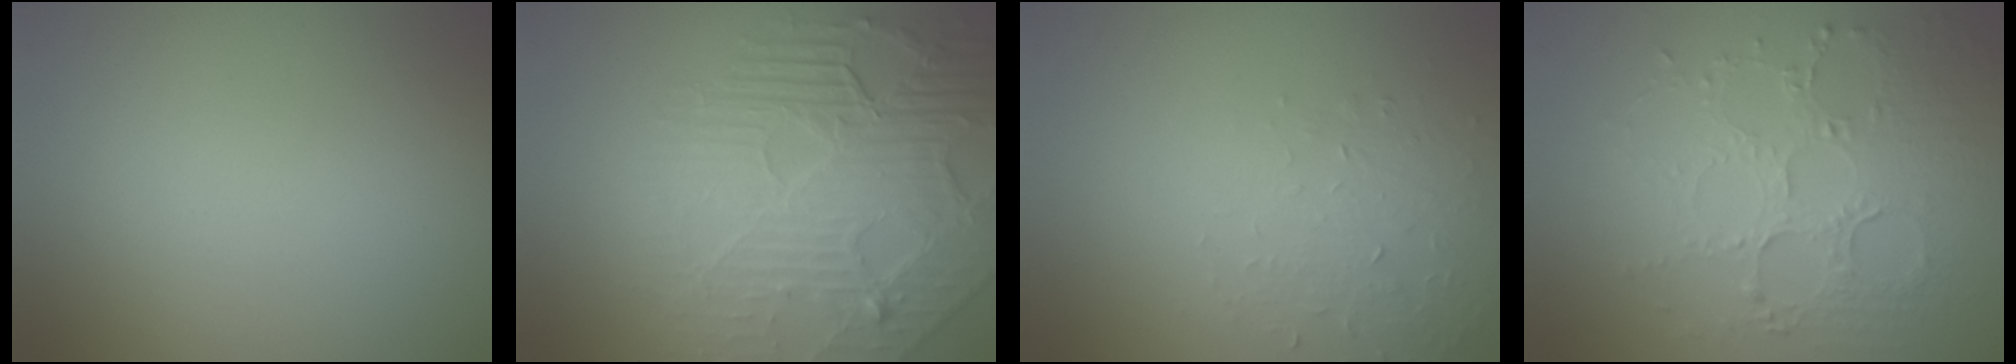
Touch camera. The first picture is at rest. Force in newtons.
{"total": 8.6, "press": 5.8, "slide": 6.4}
{"total": 1.6, "press": 0.9, "slide": 1.3}
{"total": 5.0, "press": 3.7, "slide": 3.4}